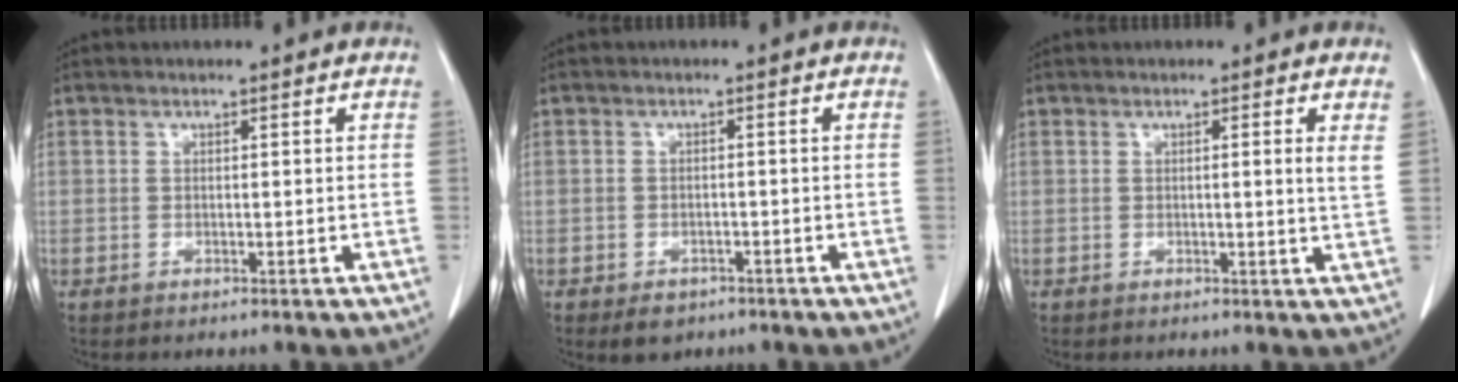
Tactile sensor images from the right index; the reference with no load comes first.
{"total": 3.2, "force": [-2.2, 2.0, 1.2], "torque": [-0.015, 0.000, -0.024]}
{"total": 2.3, "force": [0.7, -0.5, 2.1], "torque": [-0.031, -0.003, 0.008]}